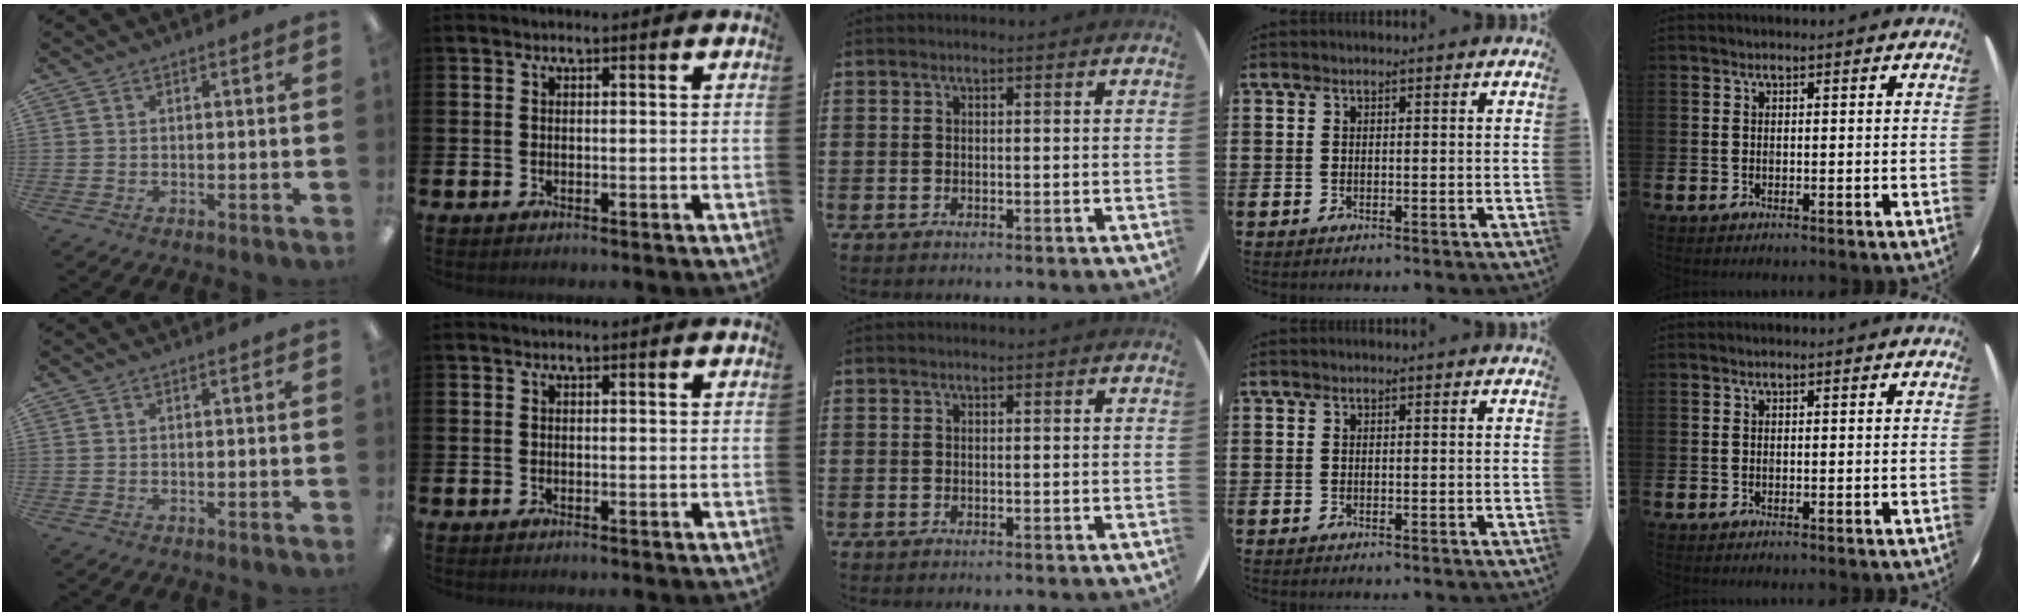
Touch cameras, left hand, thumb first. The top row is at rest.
{}